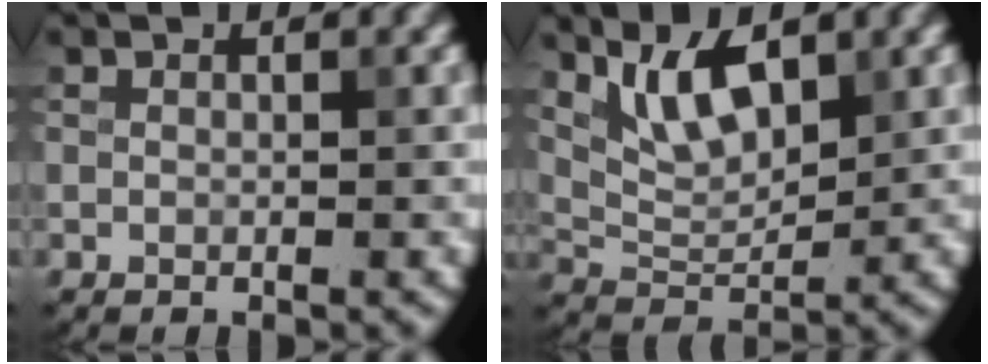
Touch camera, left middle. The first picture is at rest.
{"total": 4.8, "force": [2.7, 2.0, 3.4], "torque": [-0.070, -0.008, 0.054]}